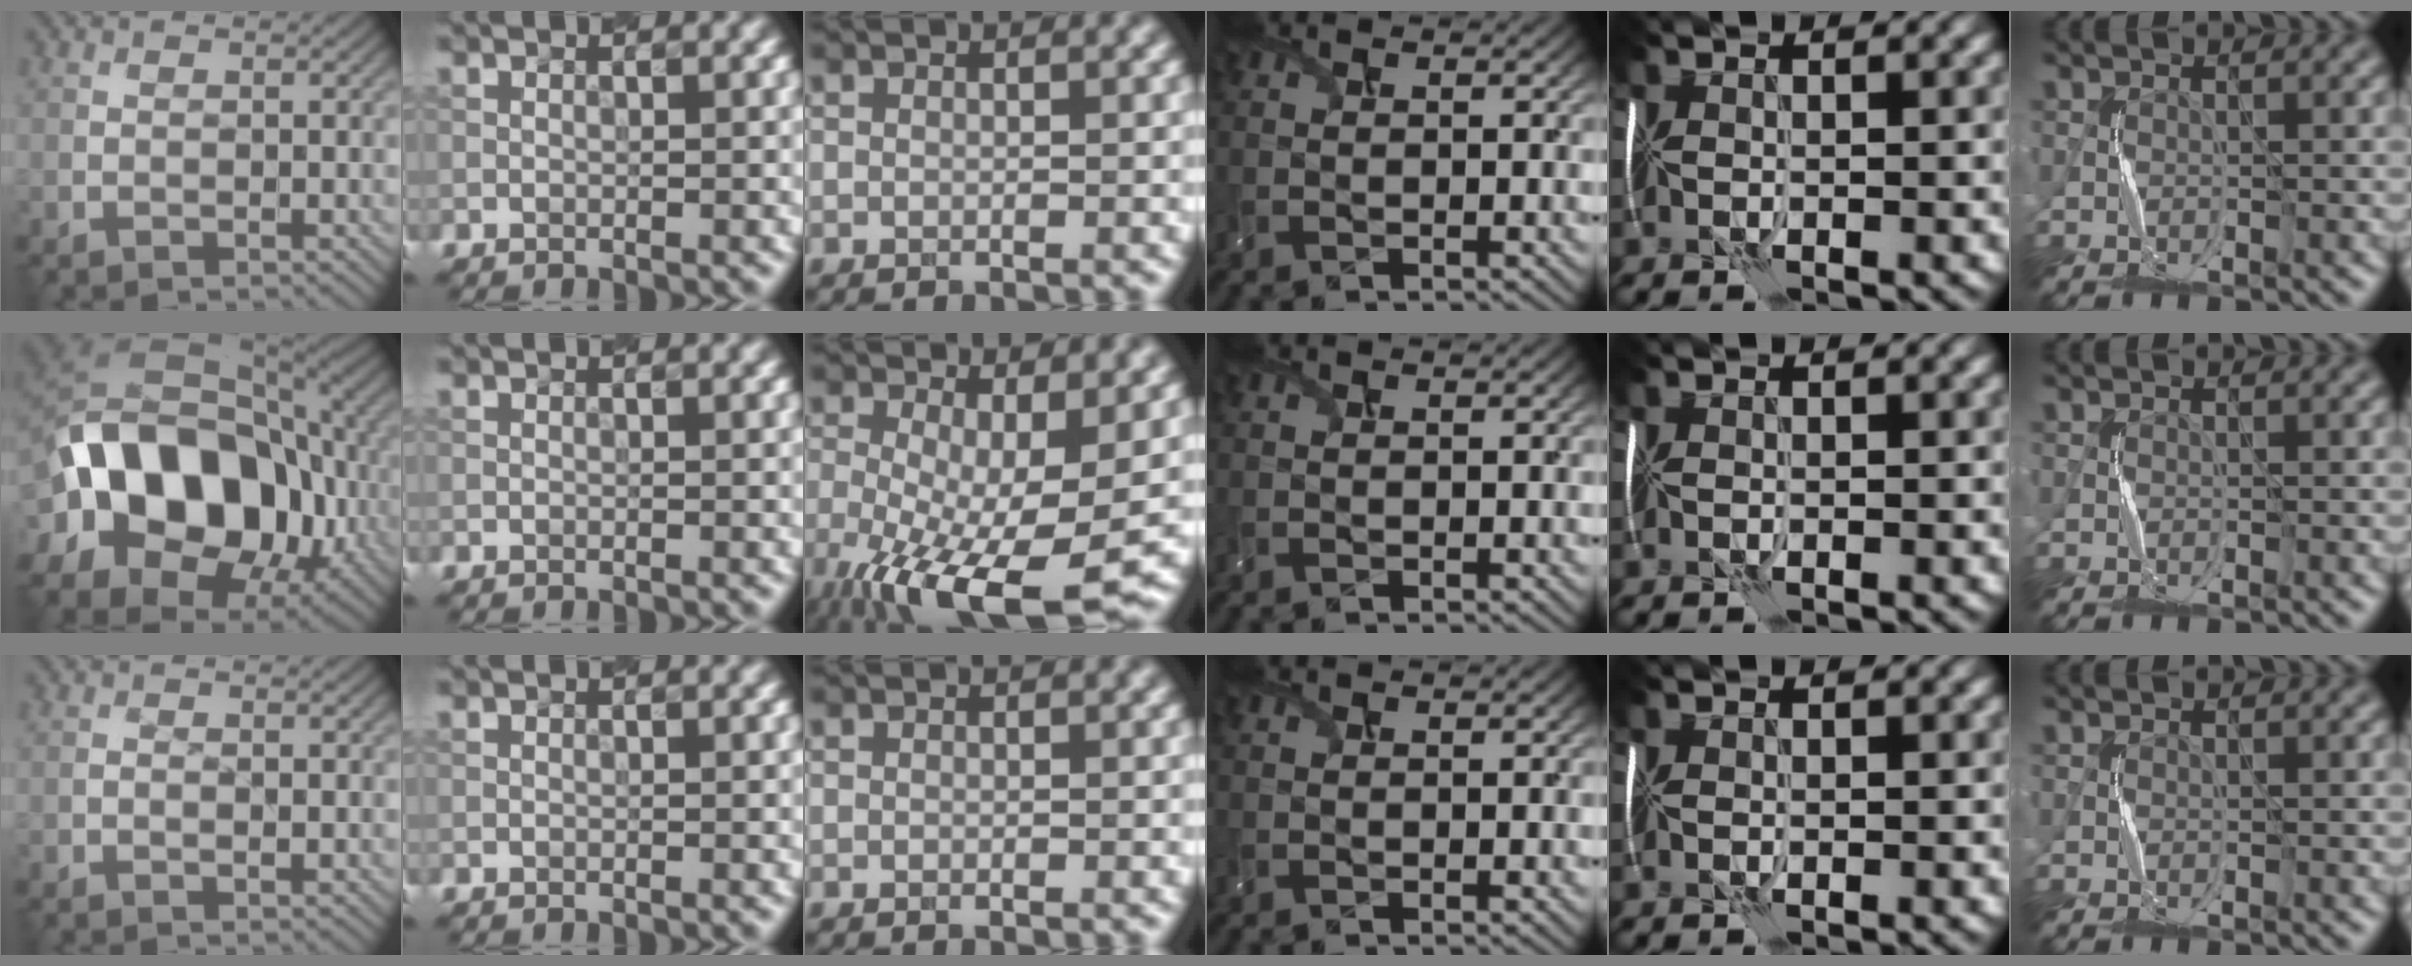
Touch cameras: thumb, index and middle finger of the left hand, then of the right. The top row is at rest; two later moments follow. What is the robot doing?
{"motion": "shake", "object": "handbell"}